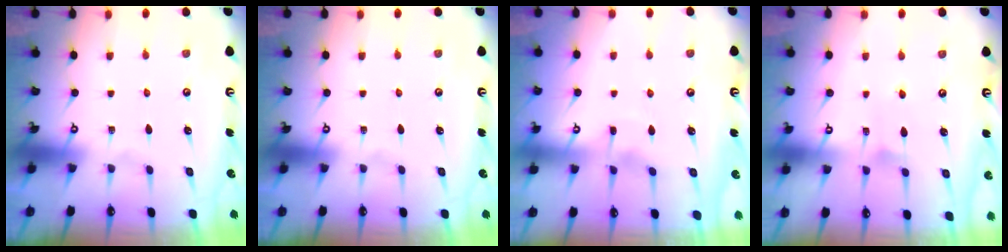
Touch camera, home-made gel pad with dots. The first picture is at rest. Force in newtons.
{"total": 0.0}
{"total": 3.0, "press": 2.9, "slide": 0.4}
{"total": 5.0, "press": 4.9, "slide": 0.6}